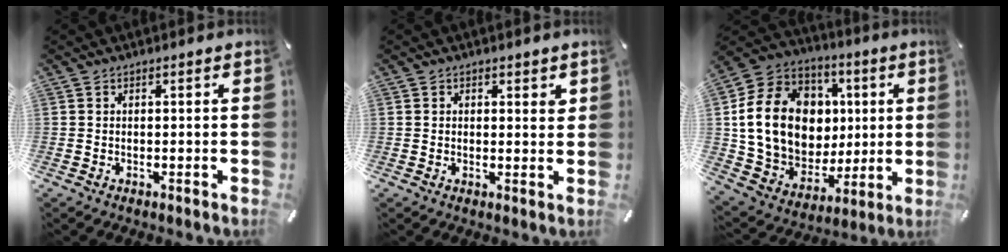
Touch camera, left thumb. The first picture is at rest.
{"total": 1.7, "force": [0.9, 1.1, 0.8], "torque": [-0.001, -0.003, 0.012]}
{"total": 20.1, "force": [3.3, 16.6, 10.9], "torque": [-0.217, -0.005, 0.074]}